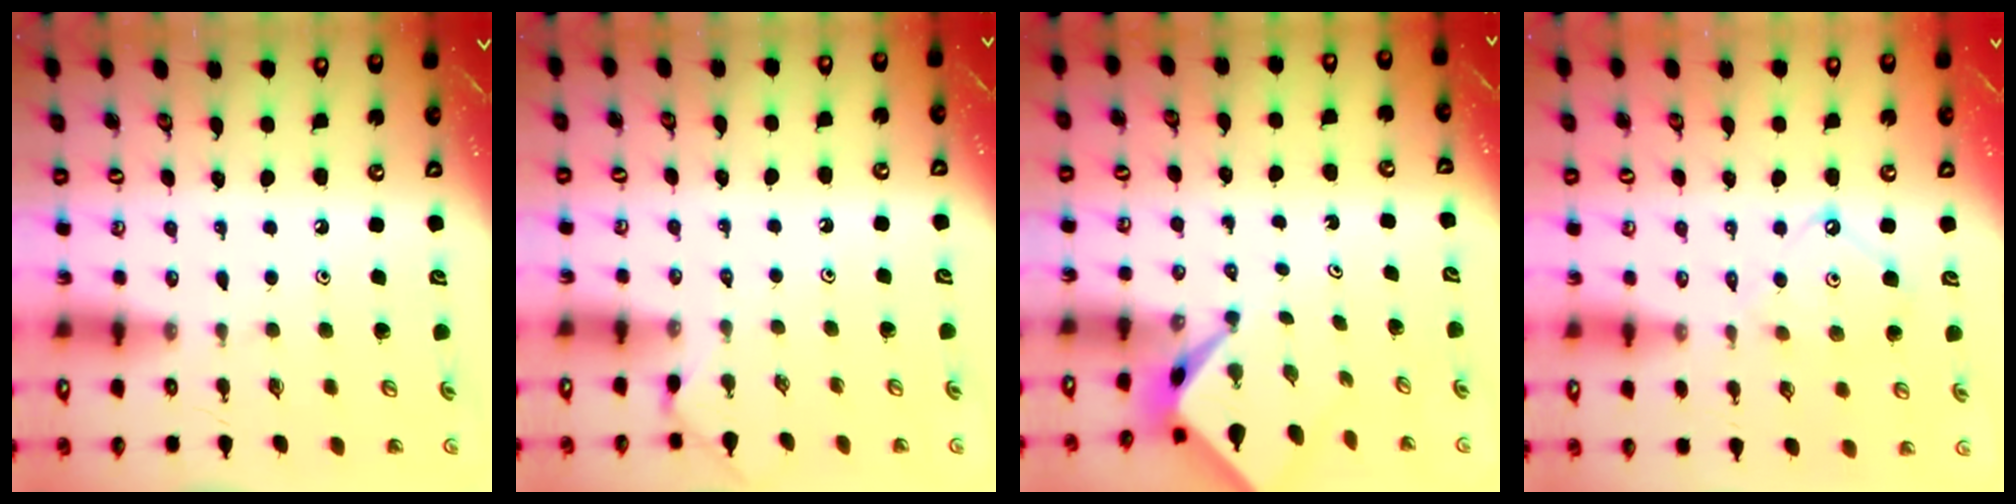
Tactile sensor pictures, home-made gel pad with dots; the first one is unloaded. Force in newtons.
{"total": 2.4, "press": 2.4, "slide": 0.3}
{"total": 2.5, "press": 2.5, "slide": 0.2}
{"total": 6.7, "press": 6.6, "slide": 0.8}